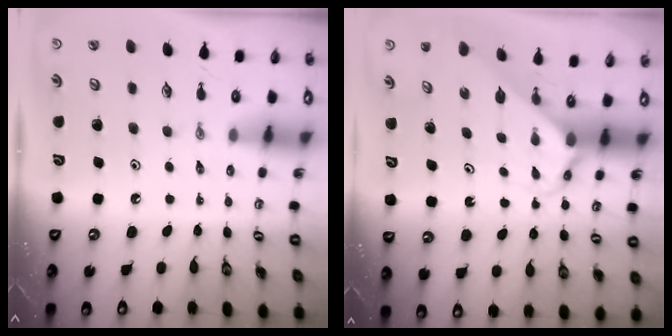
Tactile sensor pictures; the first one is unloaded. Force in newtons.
{"total": 2.7, "press": 2.7, "slide": 0.2}